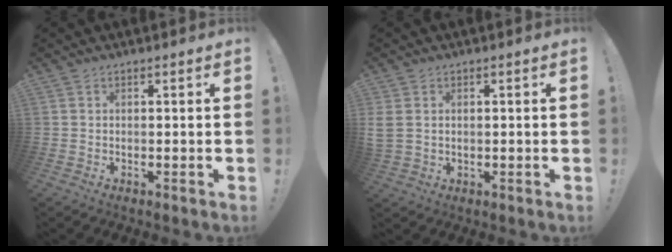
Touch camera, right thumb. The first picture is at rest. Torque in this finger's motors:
{"motor_torque": [0.17, 1.02, 0.84, -0.70, 0.18]}